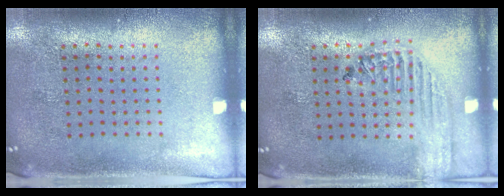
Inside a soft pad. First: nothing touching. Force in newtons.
{"total": 1.8, "press": 1.7, "slide": 0.7}